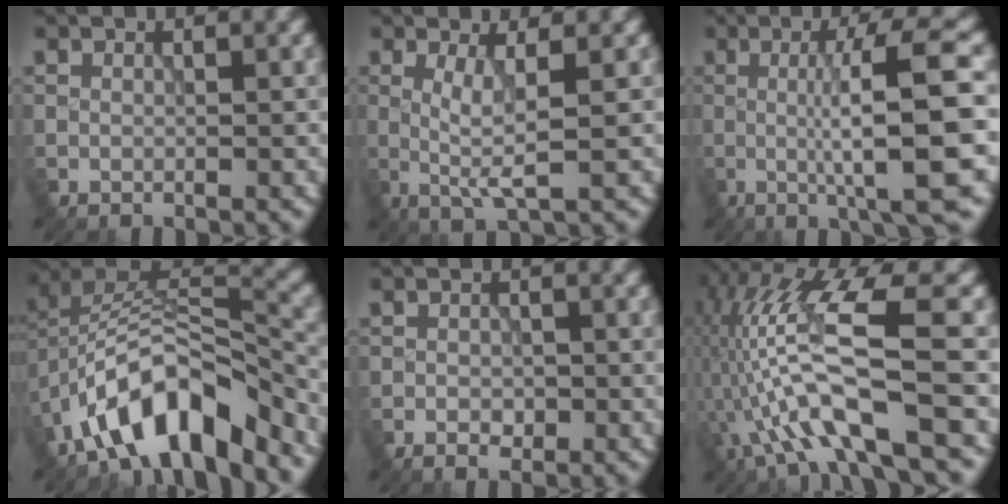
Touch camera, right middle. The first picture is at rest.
{"total": 3.1, "force": [0.2, 0.3, 3.1], "torque": [-0.067, -0.007, 0.006]}
{"total": 10.2, "force": [-0.7, 1.7, 10.0], "torque": [-0.129, 0.009, -0.013]}
{"total": 10.9, "force": [-6.5, 4.8, 7.4], "torque": [-0.117, 0.010, -0.122]}
{"total": 1.4, "force": [-0.6, 0.8, 0.9], "torque": [-0.013, 0.001, -0.012]}
{"total": 10.9, "force": [-2.8, 2.4, 10.3], "torque": [-0.207, 0.011, -0.046]}